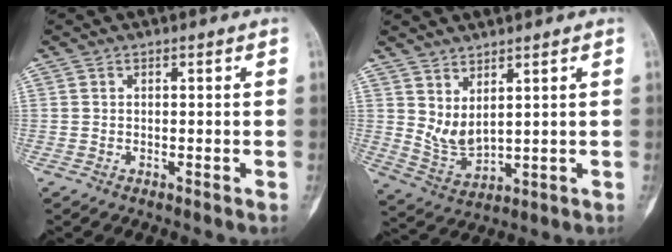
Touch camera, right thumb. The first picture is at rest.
{"total": 6.1, "force": [3.2, 2.4, 4.6], "torque": [-0.089, -0.036, 0.076]}